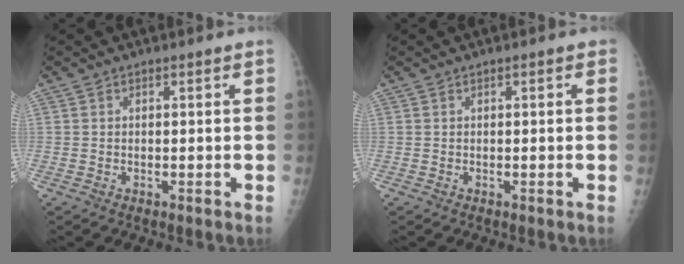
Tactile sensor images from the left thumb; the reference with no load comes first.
{"total": 0.7, "force": [0.3, 0.3, 0.6], "torque": [-0.004, 0.002, -0.001]}